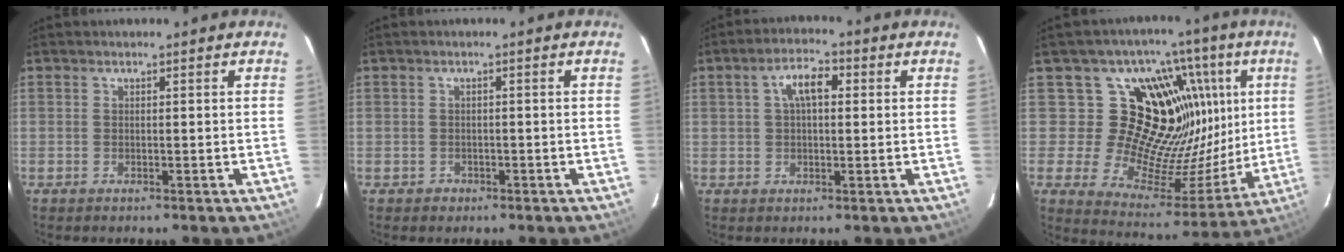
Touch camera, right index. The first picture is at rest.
{"total": 1.8, "force": [-0.8, 1.6, 0.2], "torque": [-0.003, 0.006, -0.008]}
{"total": 5.5, "force": [1.4, 2.6, 4.6], "torque": [-0.084, 0.021, 0.024]}
{"total": 22.0, "force": [8.4, 17.2, 10.7], "torque": [-0.154, 0.002, 0.160]}